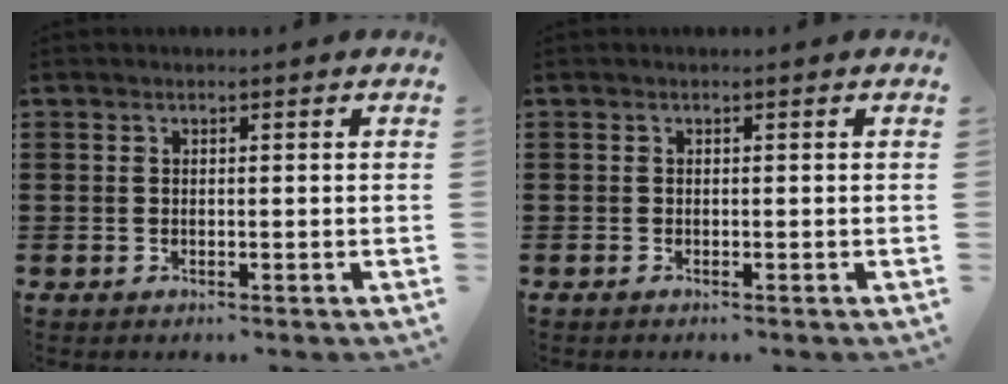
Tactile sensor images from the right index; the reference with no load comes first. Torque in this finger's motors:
{"motor_torque": [0.33, 0.92, -0.18, -0.06]}